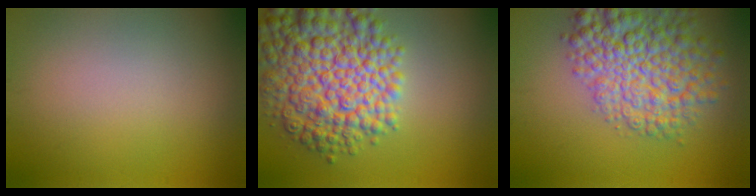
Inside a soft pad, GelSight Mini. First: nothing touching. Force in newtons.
{"total": 10.8, "press": 10.8, "slide": 0.3}
{"total": 8.4, "press": 8.4, "slide": 0.3}